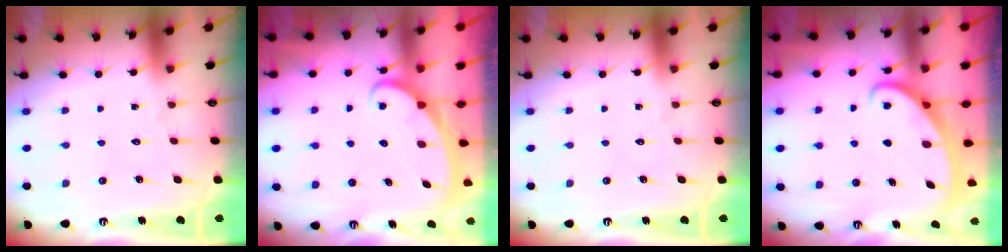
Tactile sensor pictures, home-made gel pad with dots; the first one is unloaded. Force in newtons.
{"total": 2.5, "press": 2.5, "slide": 0.3}
{"total": 0.0}
{"total": 2.5, "press": 2.4, "slide": 0.3}